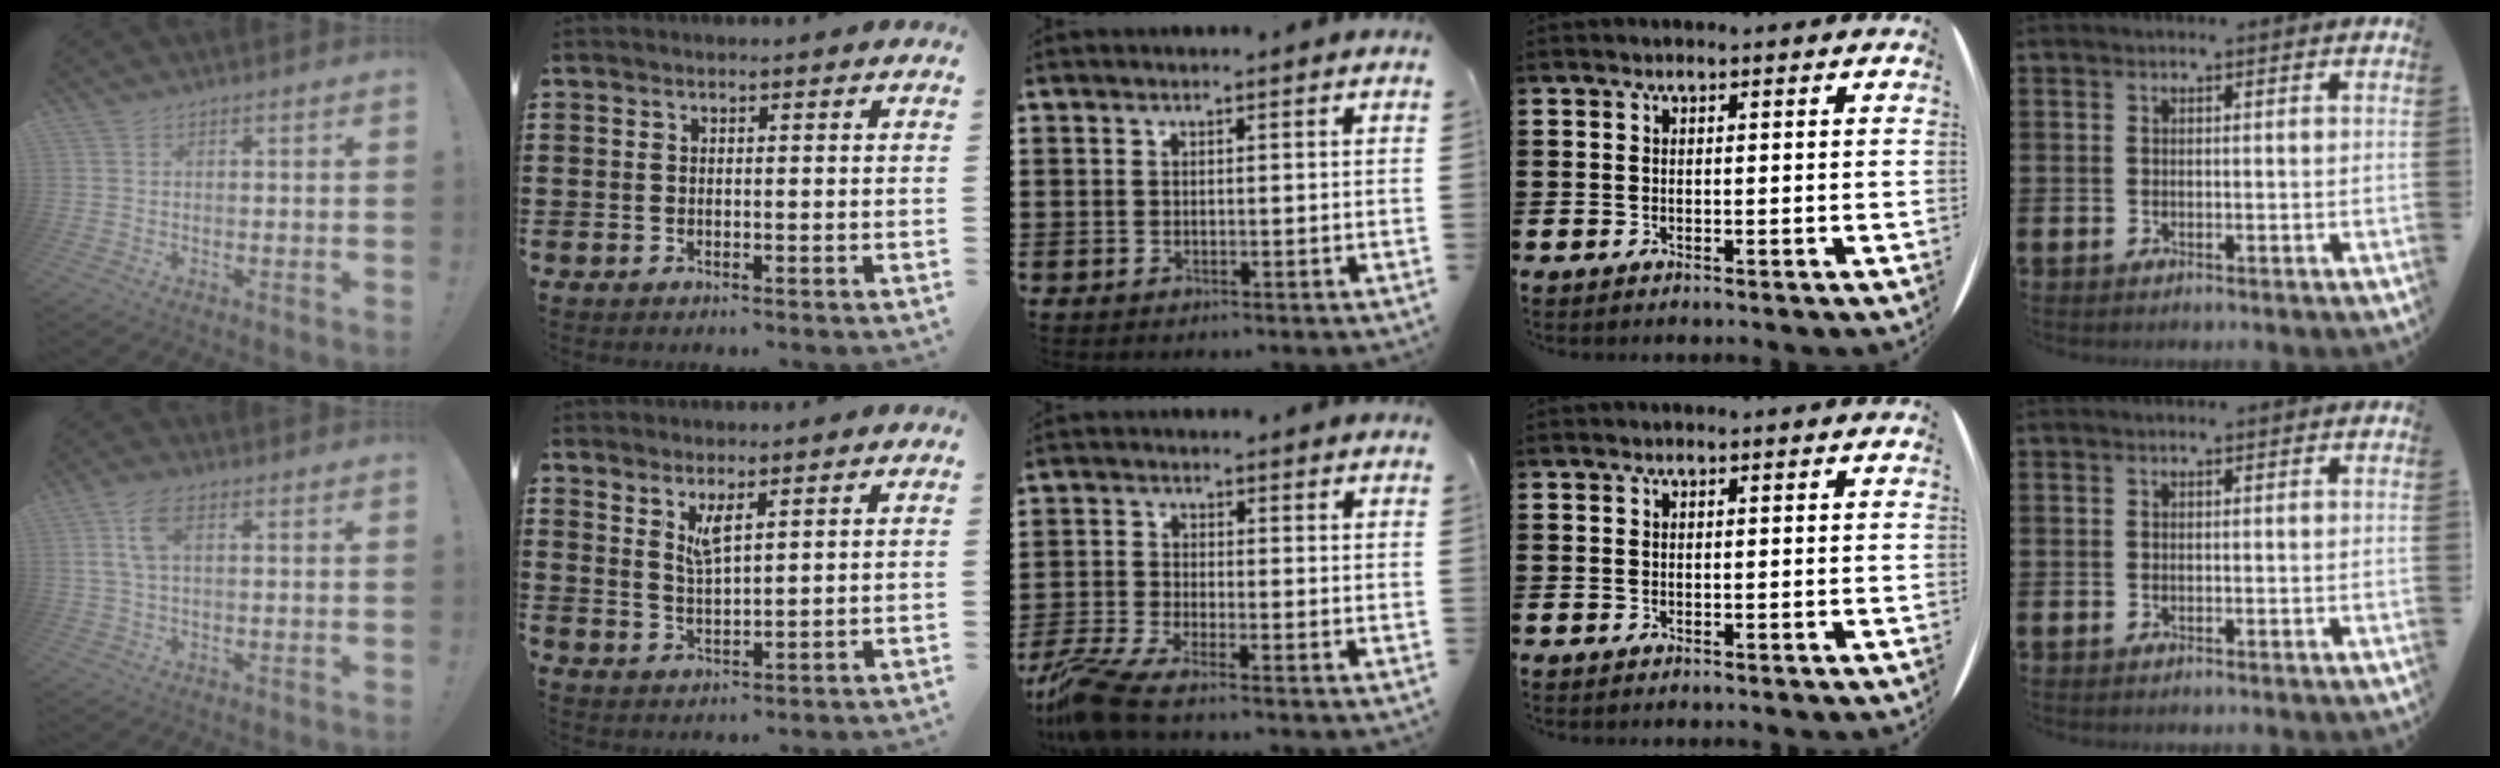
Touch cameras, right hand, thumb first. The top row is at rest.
{"thumb": {"total": 6.6, "force": [2.2, 2.9, 5.5], "torque": [-0.108, 0.006, 0.040]}, "index": {"total": 3.5, "force": [2.4, 0.8, 2.5], "torque": [-0.053, 0.002, 0.044]}, "middle": {"total": 6.2, "force": [-5.0, 0.8, 3.5], "torque": [-0.104, -0.020, -0.105]}}